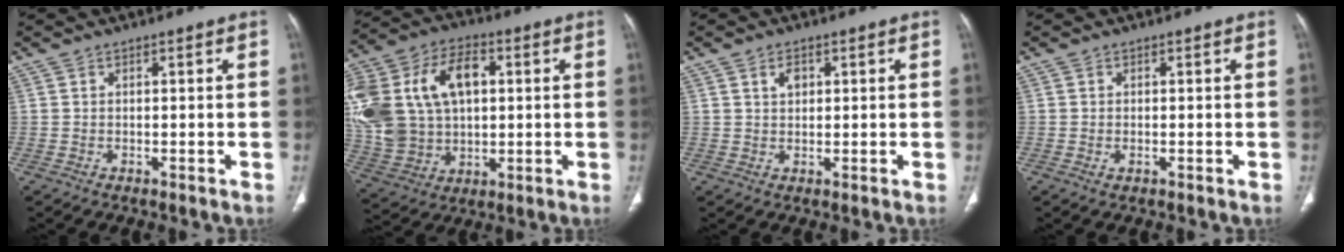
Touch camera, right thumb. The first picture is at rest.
{"total": 26.3, "force": [4.8, 18.0, 18.5], "torque": [-0.409, 0.036, 0.101]}
{"total": 2.4, "force": [1.0, 1.6, 1.5], "torque": [-0.018, -0.003, 0.019]}
{"total": 0.7, "force": [-0.2, 0.4, 0.6], "torque": [-0.014, 0.001, -0.001]}